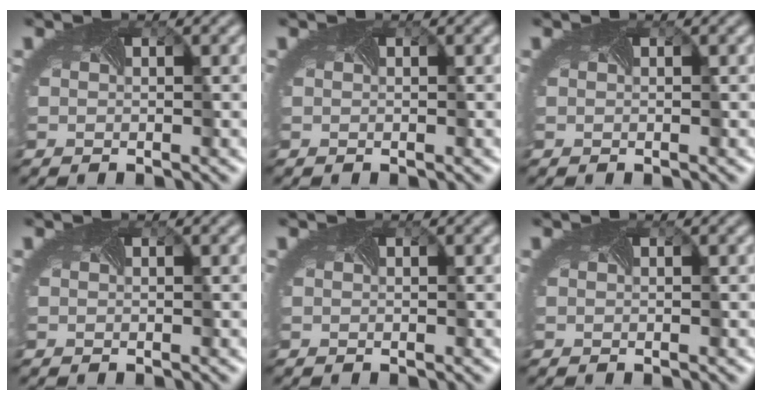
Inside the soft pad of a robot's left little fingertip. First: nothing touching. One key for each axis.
{"total": 0.0}
{"total": 0.0}
{"total": 0.0}
{"total": 0.0}
{"total": 0.0}